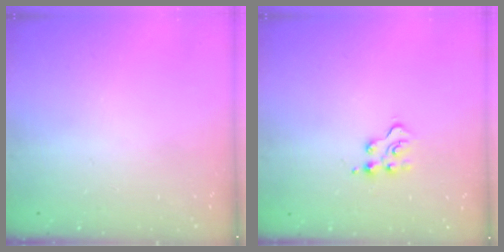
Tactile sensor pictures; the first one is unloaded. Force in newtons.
{"total": 5.6, "press": 5.6, "slide": 0.6}